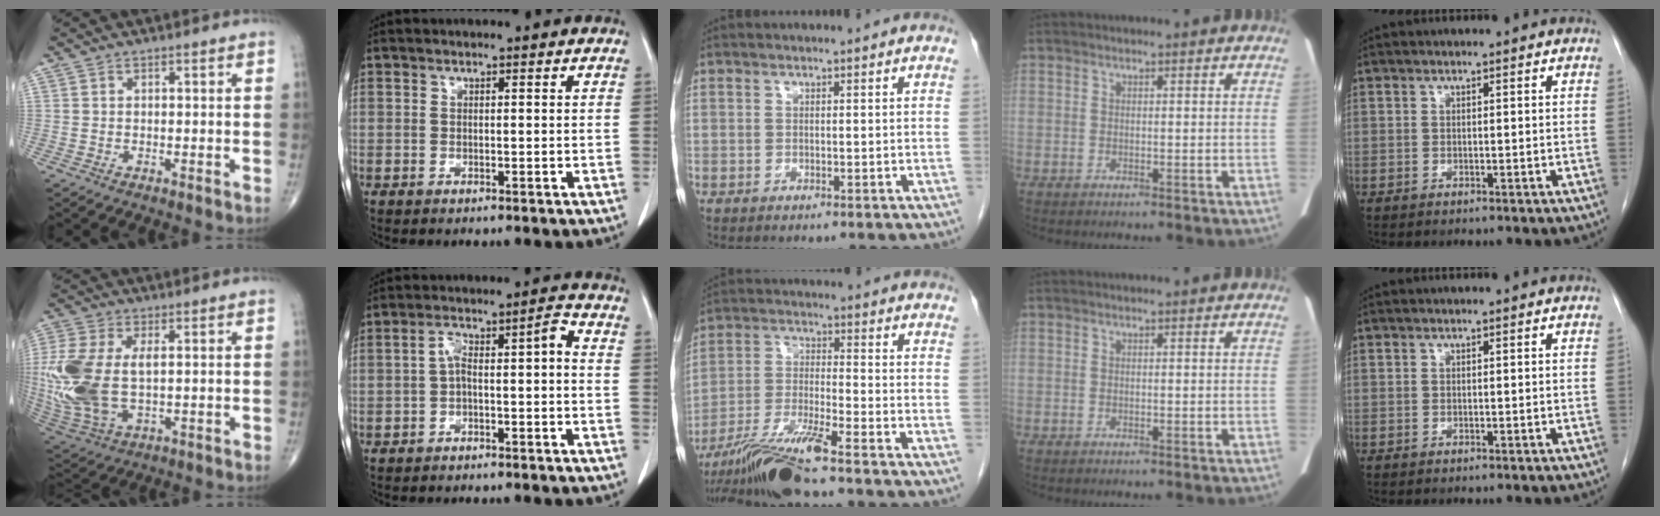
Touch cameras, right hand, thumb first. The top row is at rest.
{"thumb": {"total": 18.4, "force": [0.5, 10.1, 15.3], "torque": [-0.383, -0.014, 0.020]}, "index": {"total": 5.3, "force": [-1.5, 1.3, 5.0], "torque": [-0.087, 0.035, -0.020]}, "middle": {"total": 10.0, "force": [-8.1, -1.1, 5.7], "torque": [-0.112, -0.022, -0.152]}}